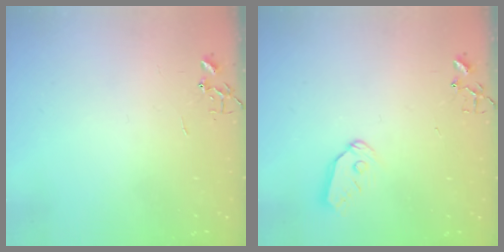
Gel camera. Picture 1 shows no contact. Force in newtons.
{"total": 7.7, "press": 7.7, "slide": 0.4}